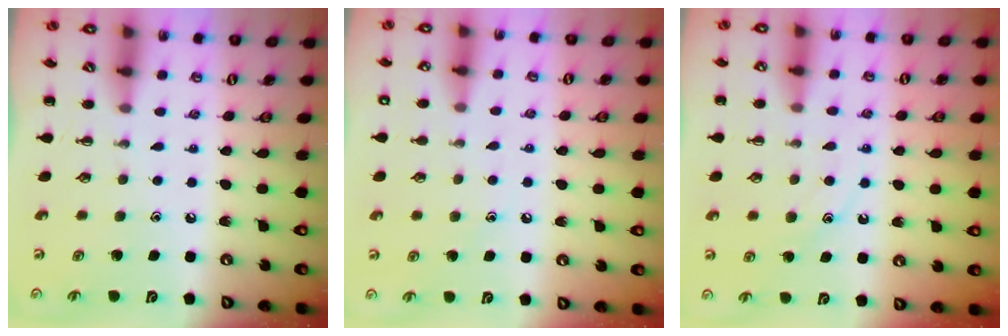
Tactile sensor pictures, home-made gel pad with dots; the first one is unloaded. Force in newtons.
{"total": 6.1, "press": 5.9, "slide": 1.6}
{"total": 11.2, "press": 11.2, "slide": 1.1}